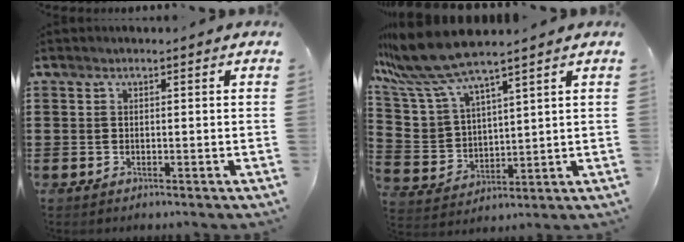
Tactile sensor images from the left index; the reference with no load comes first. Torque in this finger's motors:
{"motor_torque": [1.33, -0.81, 1.05, 0.21]}